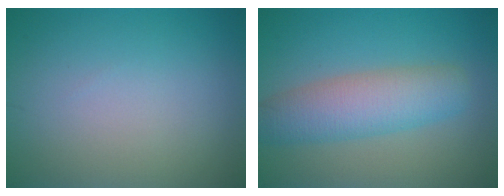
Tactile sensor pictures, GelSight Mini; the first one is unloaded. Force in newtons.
{"total": 5.5, "press": 5.5, "slide": 0.1}